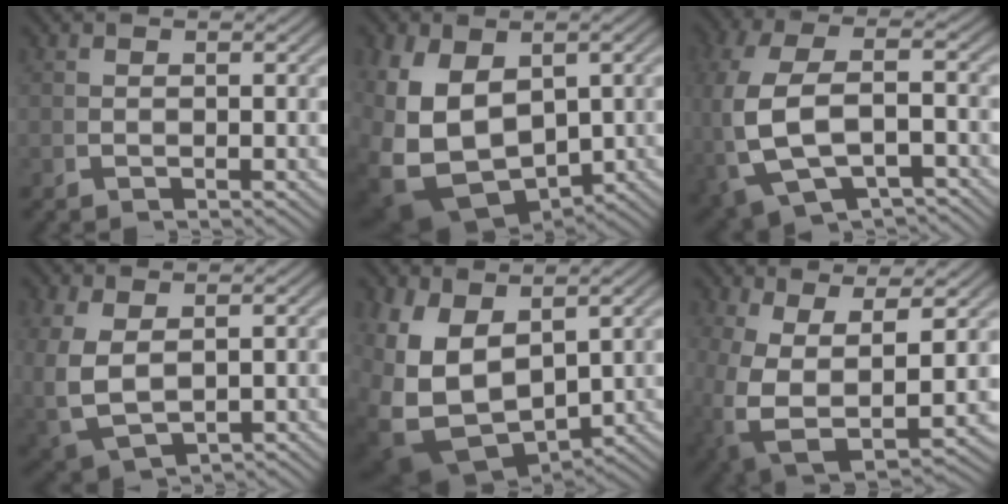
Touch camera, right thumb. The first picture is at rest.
{"total": 14.5, "force": [-2.8, 10.7, 9.4], "torque": [-0.248, -0.075, -0.011]}
{"total": 7.7, "force": [-1.9, 4.3, 6.1], "torque": [-0.156, -0.018, -0.008]}
{"total": 5.2, "force": [-0.3, 3.6, 3.8], "torque": [-0.104, -0.030, 0.025]}
{"total": 13.1, "force": [-2.3, 9.6, 8.7], "torque": [-0.231, -0.072, -0.004]}
{"total": 9.2, "force": [-1.2, 5.8, 7.0], "torque": [-0.173, -0.050, 0.009]}